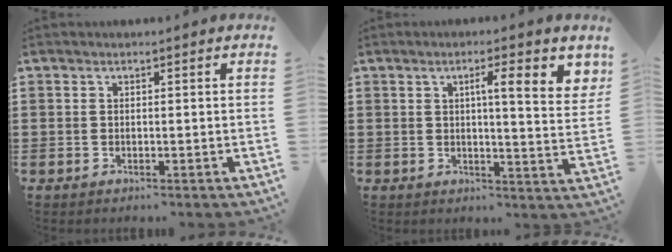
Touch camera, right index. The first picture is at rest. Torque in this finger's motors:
{"motor_torque": [0.28, 0.18, 0.31, 0.04]}